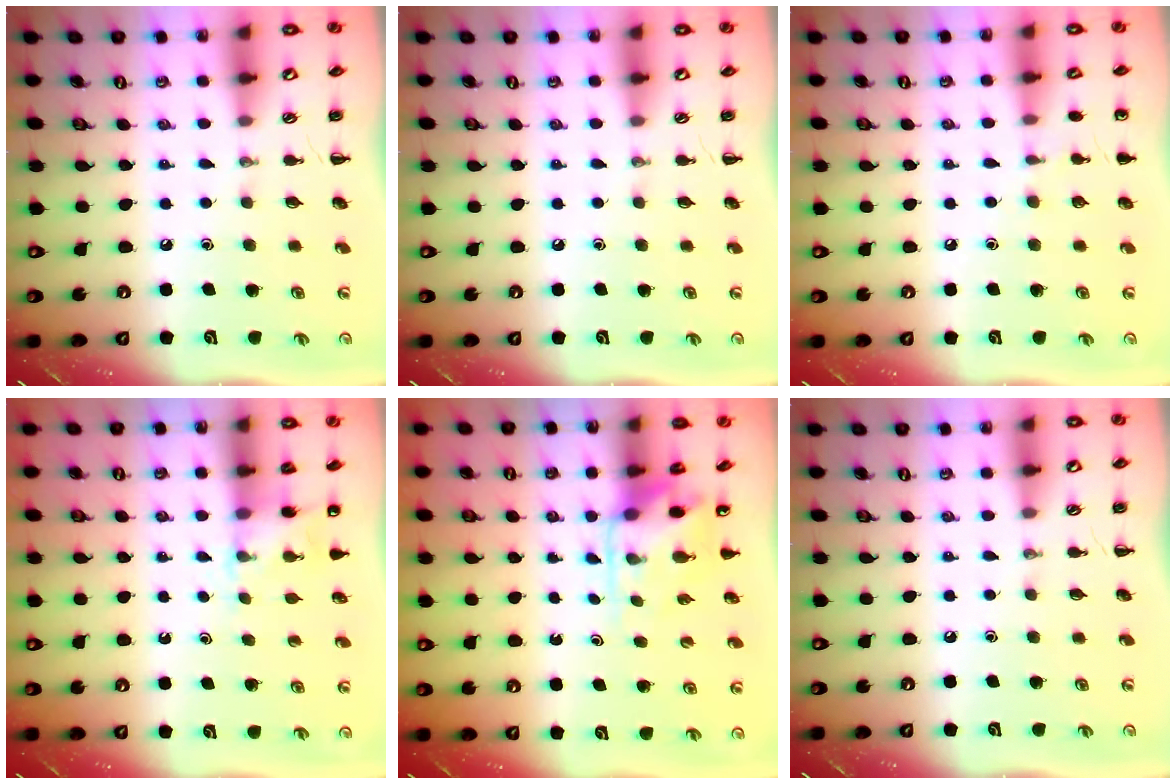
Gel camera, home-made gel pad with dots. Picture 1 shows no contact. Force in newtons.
{"total": 0.0}
{"total": 4.3, "press": 4.1, "slide": 1.4}
{"total": 5.7, "press": 5.6, "slide": 1.3}
{"total": 4.3, "press": 4.2, "slide": 1.0}
{"total": 0.0}